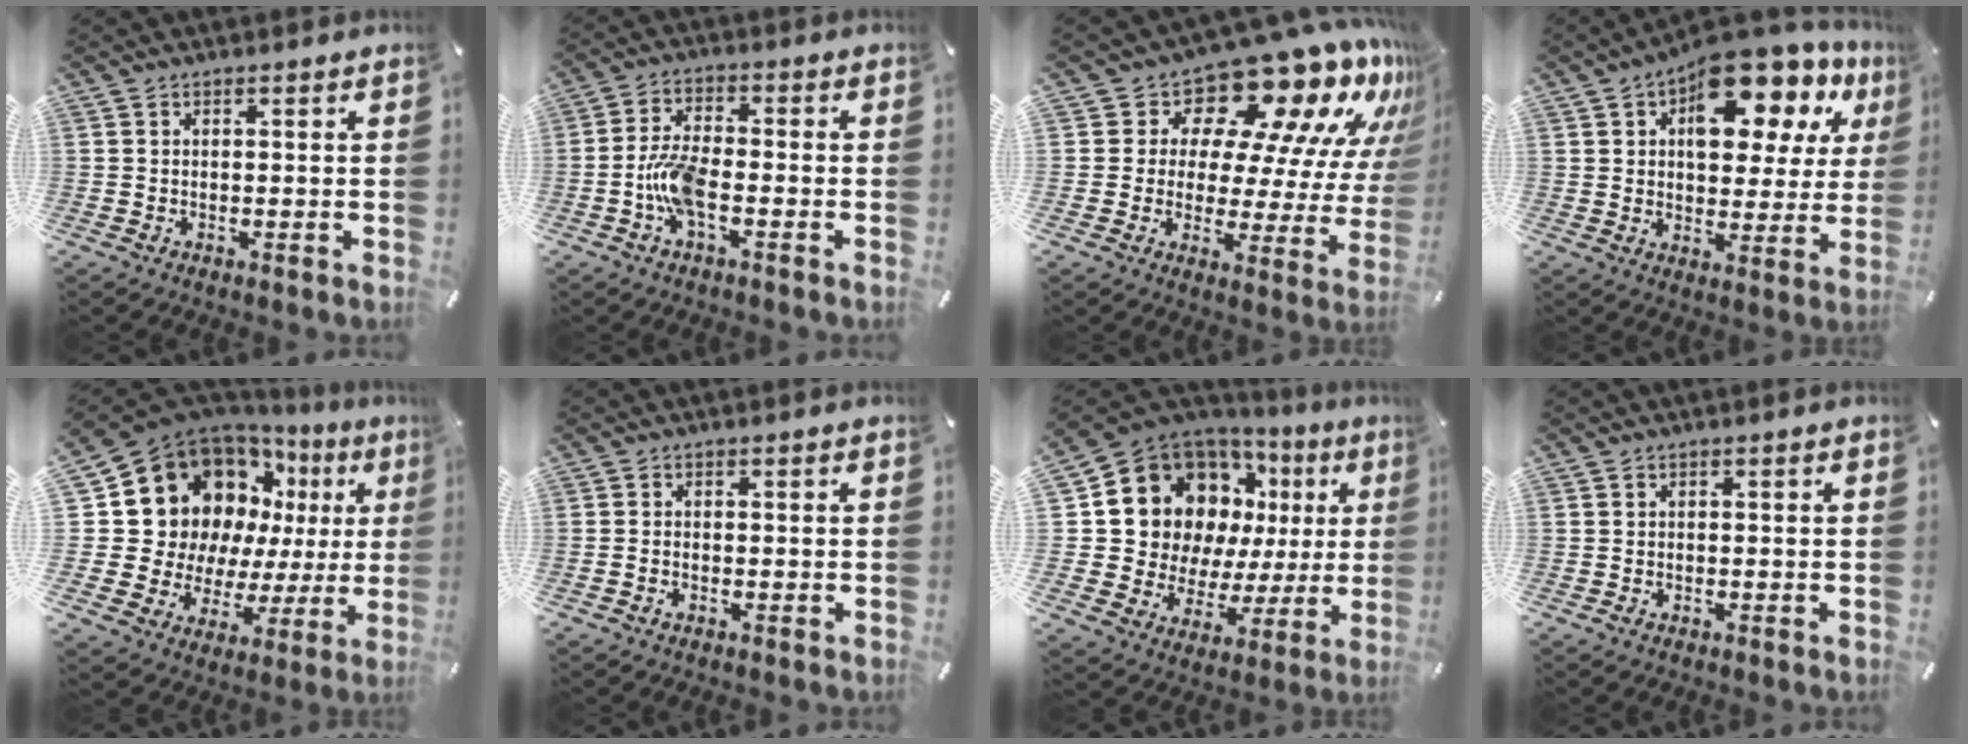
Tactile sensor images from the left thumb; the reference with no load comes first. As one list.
[{"total": 7.5, "force": [-2.8, 3.2, 6.2], "torque": [-0.135, 0.002, -0.052]}, {"total": 16.0, "force": [12.7, 6.7, 7.1], "torque": [-0.082, -0.127, 0.202]}, {"total": 16.4, "force": [9.6, 8.5, 10.2], "torque": [-0.137, -0.059, 0.165]}, {"total": 18.9, "force": [8.2, 14.8, 8.5], "torque": [-0.129, -0.074, 0.177]}, {"total": 1.1, "force": [-0.7, 0.5, 0.7], "torque": [-0.015, 0.000, -0.013]}, {"total": 16.7, "force": [7.2, 13.3, 7.0], "torque": [-0.120, -0.062, 0.153]}, {"total": 0.6, "force": [-0.3, 0.4, 0.2], "torque": [-0.003, 0.001, -0.007]}]